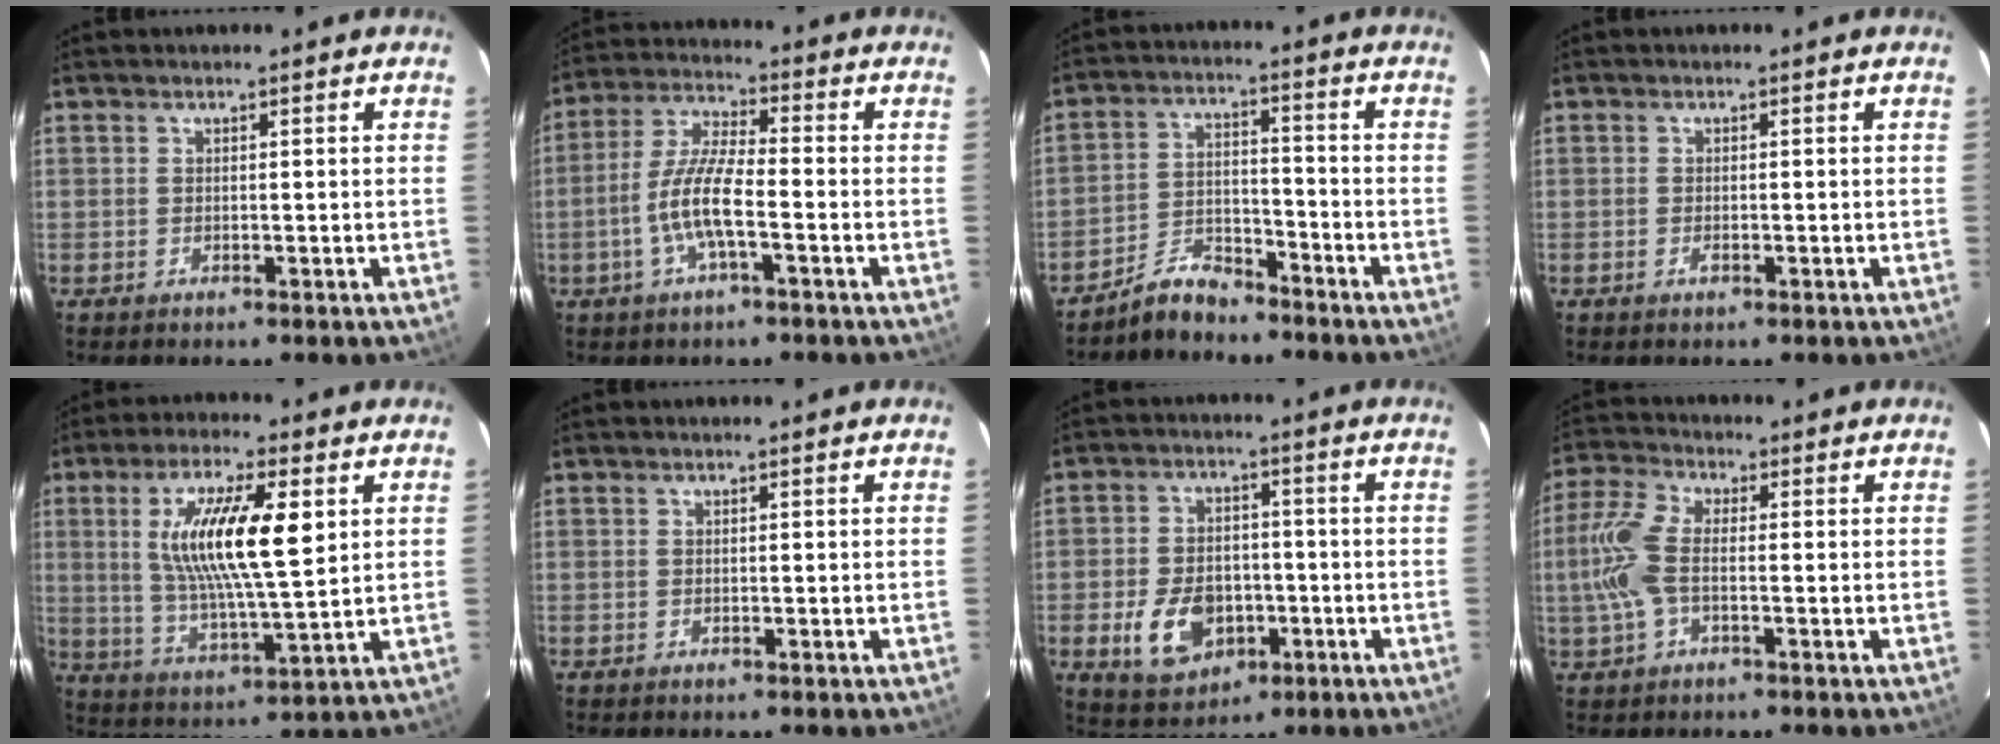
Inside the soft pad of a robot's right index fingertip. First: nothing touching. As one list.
[{"total": 9.0, "force": [-3.1, 1.7, 8.3], "torque": [-0.176, 0.004, -0.061]}, {"total": 6.4, "force": [-5.8, 2.2, 1.5], "torque": [-0.042, 0.026, -0.103]}, {"total": 1.0, "force": [-0.5, 0.5, 0.7], "torque": [-0.013, 0.000, -0.009]}, {"total": 15.1, "force": [3.8, 3.4, 14.2], "torque": [-0.265, -0.001, 0.073]}, {"total": 0.0}, {"total": 12.6, "force": [-4.2, 8.3, 8.5], "torque": [-0.187, -0.001, -0.057]}, {"total": 8.5, "force": [-0.9, 3.7, 7.6], "torque": [-0.178, 0.011, -0.021]}]